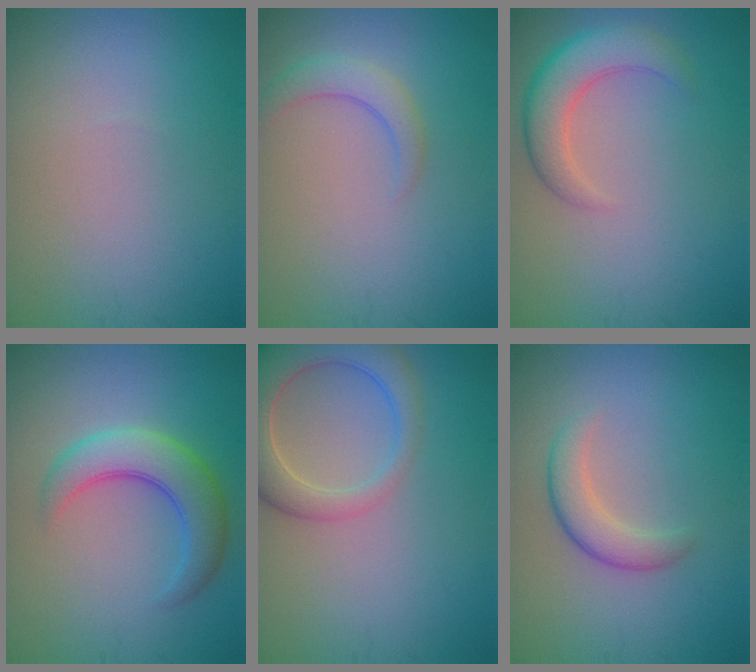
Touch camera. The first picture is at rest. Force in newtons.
{"total": 2.2, "press": 2.2, "slide": 0.3}
{"total": 4.3, "press": 4.3, "slide": 0.2}
{"total": 5.2, "press": 5.2, "slide": 0.1}
{"total": 7.4, "press": 7.4, "slide": 0.7}
{"total": 2.8, "press": 2.8, "slide": 0.2}